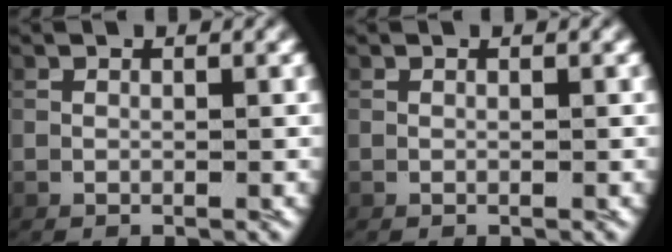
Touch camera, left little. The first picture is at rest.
{"total": 0.0}